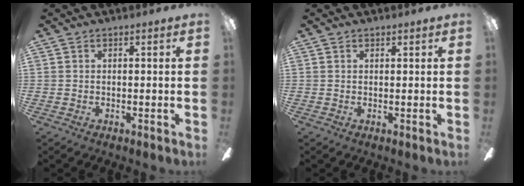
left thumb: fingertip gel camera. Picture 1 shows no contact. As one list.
[{"total": 0.6, "force": [0.5, 0.2, 0.1], "torque": [0.005, -0.003, 0.008]}]